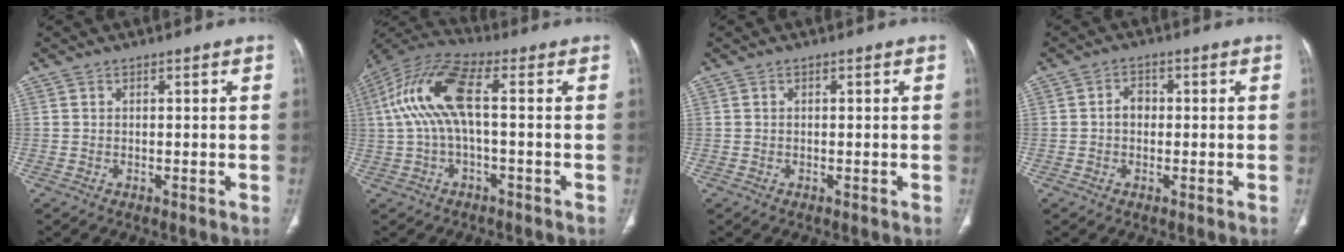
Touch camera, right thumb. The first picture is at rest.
{"total": 12.8, "force": [0.8, 4.4, 12.0], "torque": [-0.276, 0.041, 0.012]}
{"total": 0.0}
{"total": 2.8, "force": [-0.1, 2.2, 1.8], "torque": [-0.018, 0.010, -0.008]}